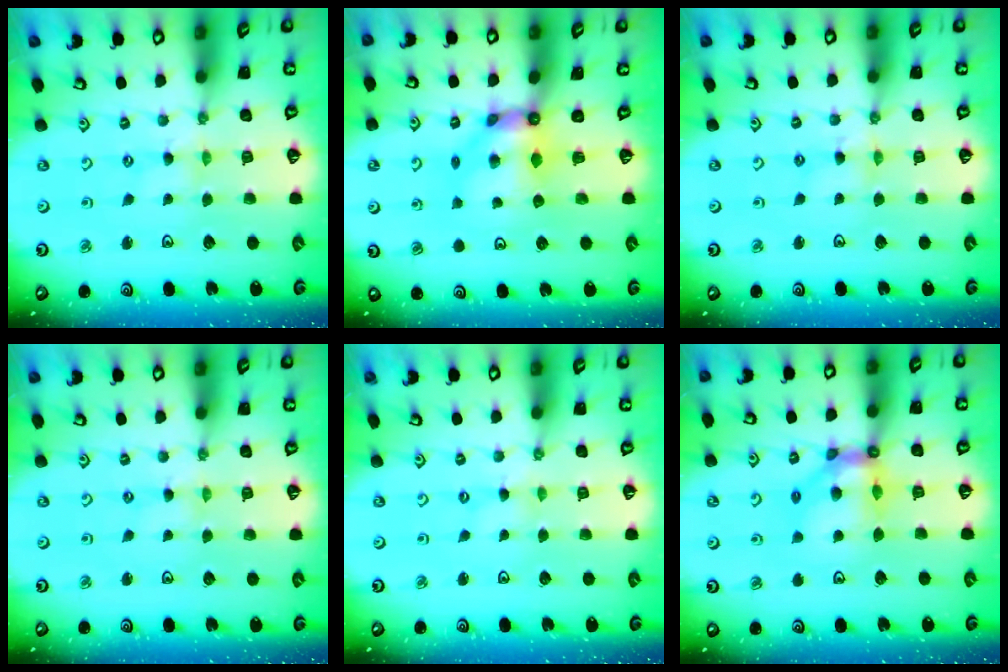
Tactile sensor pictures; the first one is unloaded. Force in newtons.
{"total": 7.8, "press": 7.8, "slide": 0.5}
{"total": 3.0, "press": 2.9, "slide": 0.3}
{"total": 0.0}
{"total": 0.0}
{"total": 10.4, "press": 10.4, "slide": 1.2}